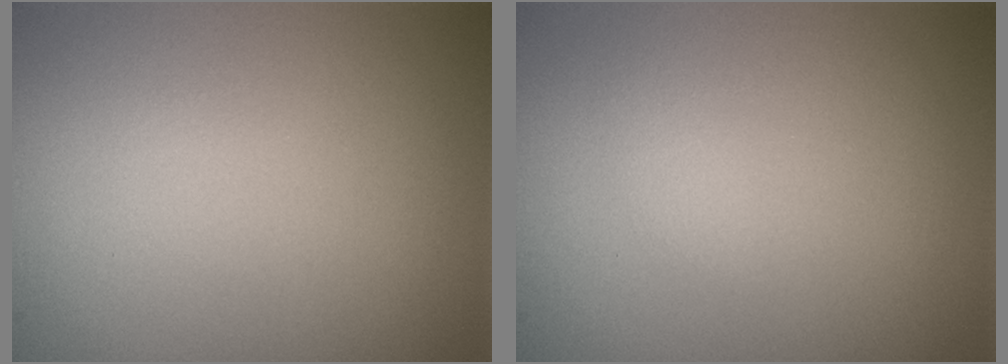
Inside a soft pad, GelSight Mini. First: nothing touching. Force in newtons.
{"total": 0.7, "press": 0.7, "slide": 0.1}